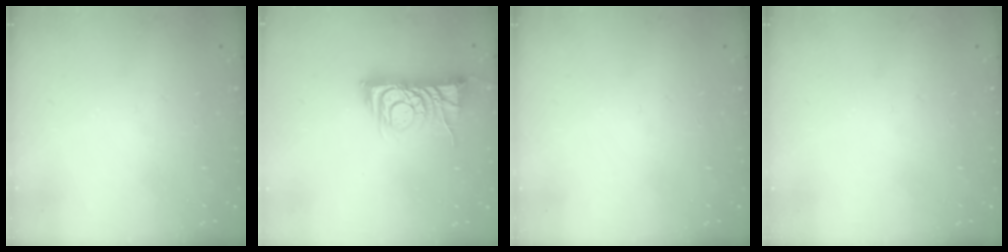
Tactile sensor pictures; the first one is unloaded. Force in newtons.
{"total": 9.1, "press": 9.1, "slide": 0.4}
{"total": 0.0}
{"total": 0.0}